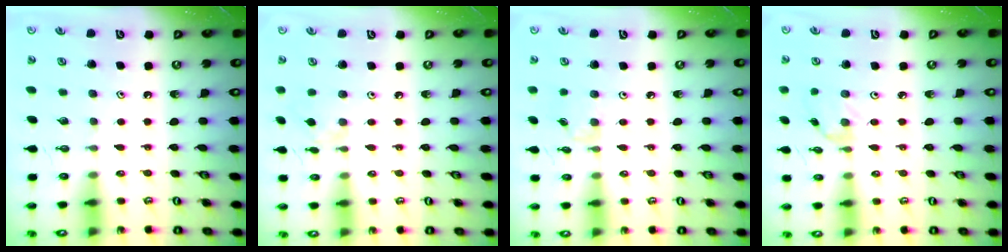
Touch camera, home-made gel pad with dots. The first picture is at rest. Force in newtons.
{"total": 2.8, "press": 2.7, "slide": 0.6}
{"total": 2.5, "press": 2.5, "slide": 0.4}
{"total": 0.9, "press": 0.8, "slide": 0.3}